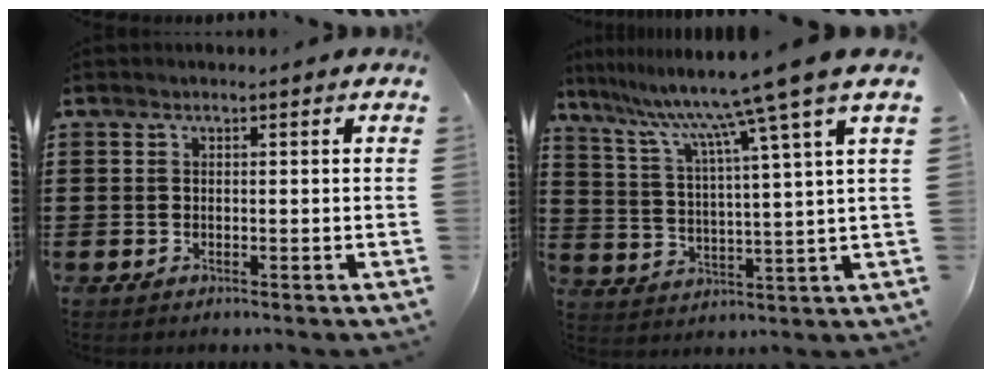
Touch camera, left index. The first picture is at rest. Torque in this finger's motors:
{"motor_torque": [1.11, -1.02, 1.05, 0.21]}